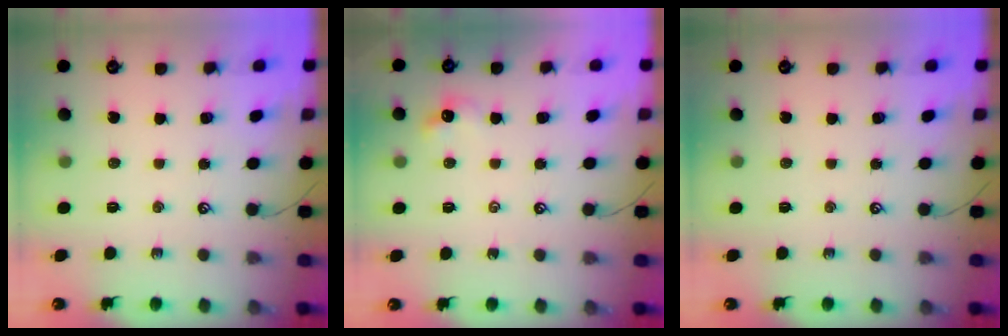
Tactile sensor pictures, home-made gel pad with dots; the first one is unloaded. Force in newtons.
{"total": 5.9, "press": 5.8, "slide": 0.8}
{"total": 0.0}